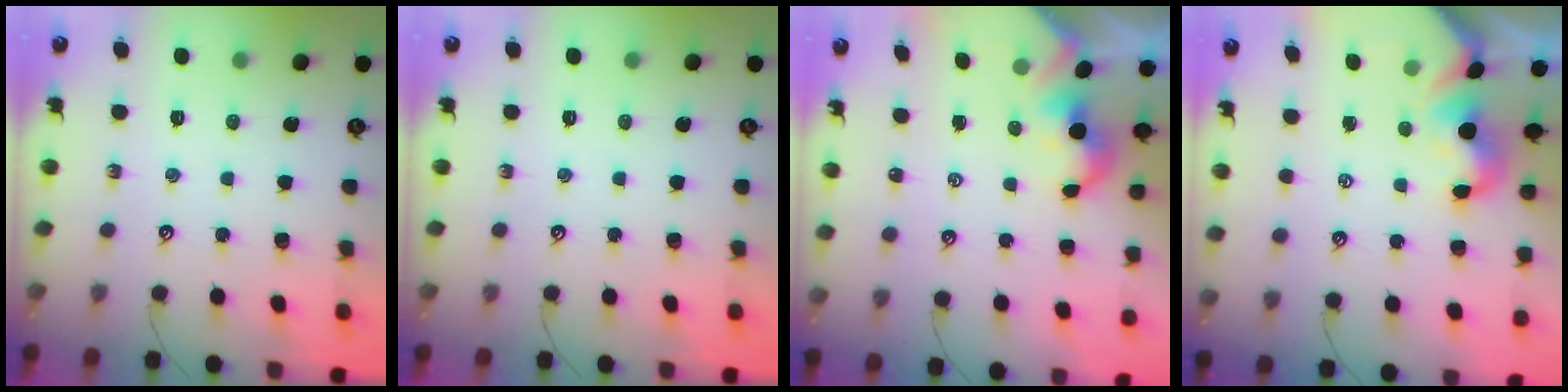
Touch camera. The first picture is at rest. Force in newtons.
{"total": 0.0}
{"total": 1.3, "press": 1.3, "slide": 0.2}
{"total": 0.9, "press": 0.5, "slide": 0.7}